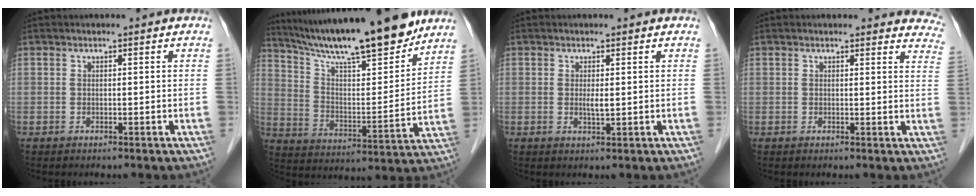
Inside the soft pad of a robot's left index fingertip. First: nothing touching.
{"total": 19.3, "force": [16.5, 0.9, 10.0], "torque": [-0.172, -0.007, 0.278]}
{"total": 1.4, "force": [0.1, 0.2, 1.3], "torque": [-0.029, -0.006, 0.003]}
{"total": 10.1, "force": [9.6, 2.6, 1.5], "torque": [0.030, -0.034, 0.063]}